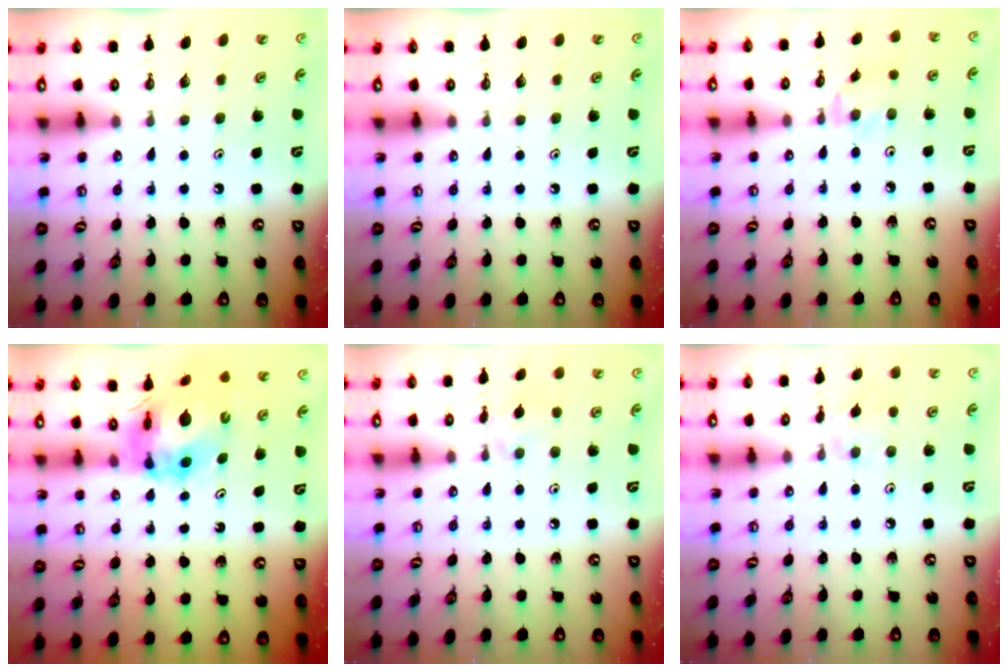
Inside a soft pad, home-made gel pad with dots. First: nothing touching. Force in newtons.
{"total": 0.0}
{"total": 2.4, "press": 2.4, "slide": 0.3}
{"total": 10.1, "press": 10.1, "slide": 1.2}
{"total": 3.2, "press": 3.1, "slide": 0.5}
{"total": 3.0, "press": 2.9, "slide": 0.6}